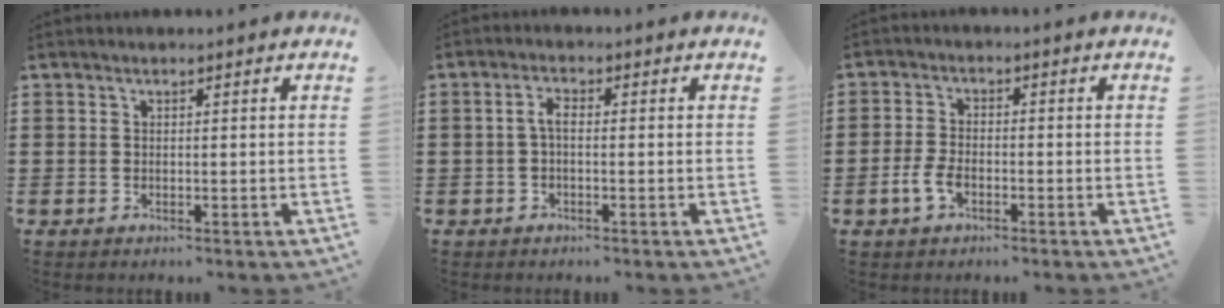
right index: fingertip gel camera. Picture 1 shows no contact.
{"total": 2.2, "force": [-0.4, 0.7, 2.0], "torque": [-0.046, 0.001, -0.012]}
{"total": 3.7, "force": [-1.9, 1.9, 2.5], "torque": [-0.065, -0.006, -0.040]}